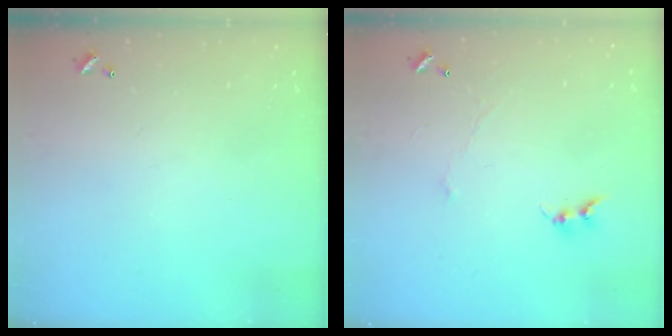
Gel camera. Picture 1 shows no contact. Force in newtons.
{"total": 0.0}